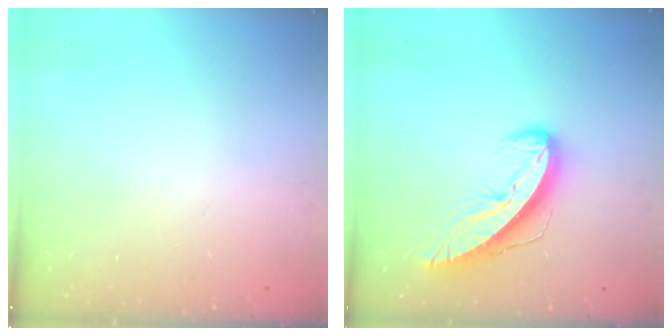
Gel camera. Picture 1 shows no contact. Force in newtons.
{"total": 10.7, "press": 10.6, "slide": 1.3}